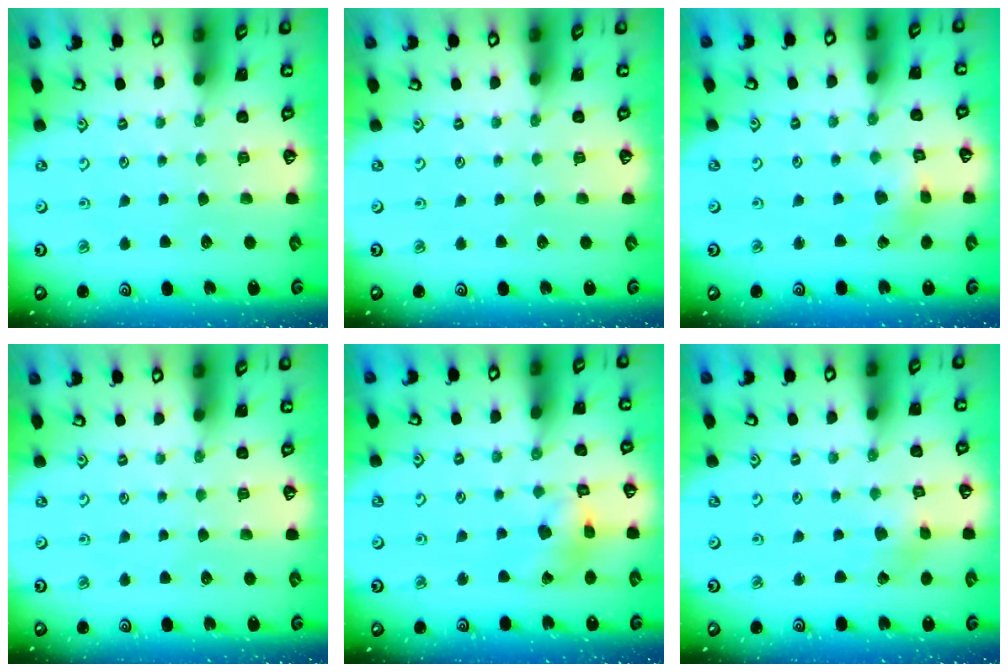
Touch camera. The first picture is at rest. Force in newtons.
{"total": 0.0}
{"total": 2.7, "press": 2.7, "slide": 0.2}
{"total": 0.0}
{"total": 7.9, "press": 7.8, "slide": 0.9}
{"total": 2.1, "press": 2.1, "slide": 0.2}